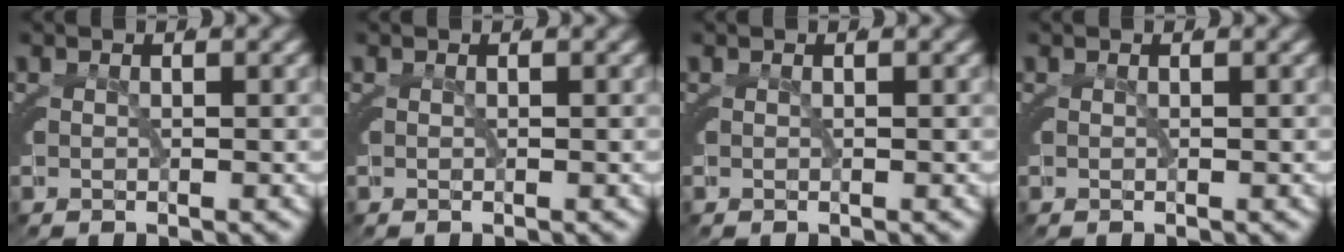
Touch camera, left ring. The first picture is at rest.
{"total": 0.0}
{"total": 0.0}
{"total": 0.0}